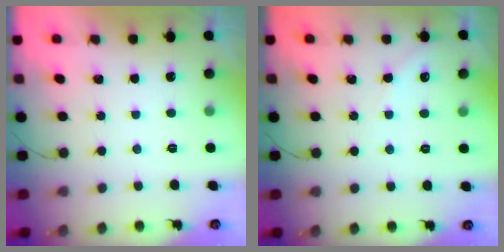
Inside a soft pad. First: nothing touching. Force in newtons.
{"total": 3.0, "press": 3.0, "slide": 0.4}